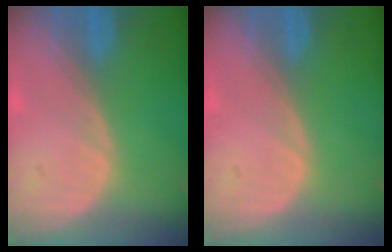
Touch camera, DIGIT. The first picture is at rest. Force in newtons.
{"total": 0.0}